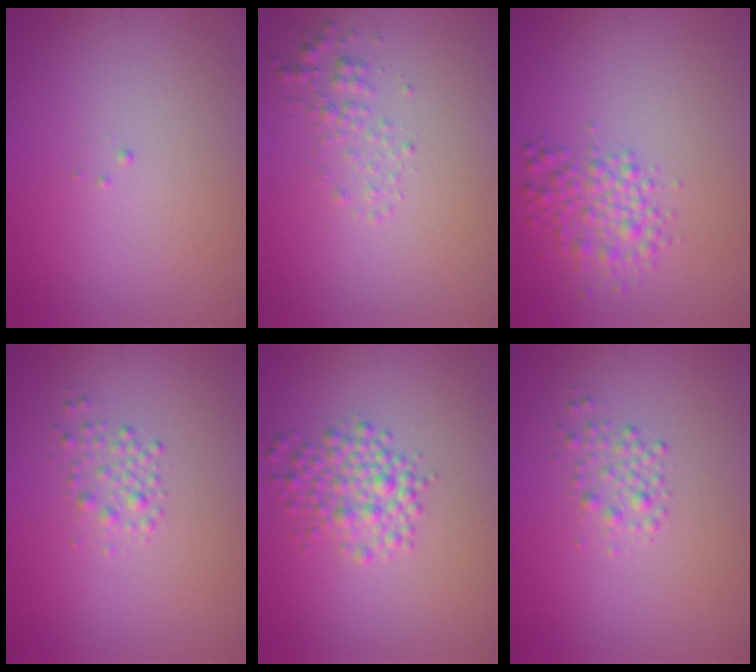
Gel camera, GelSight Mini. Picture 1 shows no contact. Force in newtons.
{"total": 1.7, "press": 1.7, "slide": 0.0}
{"total": 2.9, "press": 2.9, "slide": 0.0}
{"total": 1.6, "press": 1.6, "slide": 0.1}
{"total": 3.2, "press": 3.2, "slide": 0.1}
{"total": 1.6, "press": 1.6, "slide": 0.1}